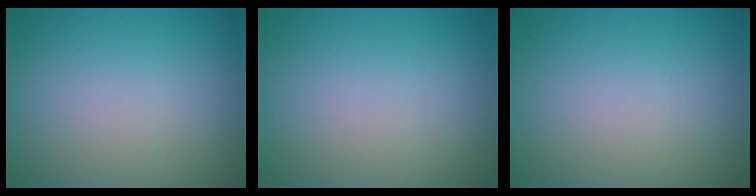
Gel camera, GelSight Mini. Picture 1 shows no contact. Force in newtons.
{"total": 0.0}
{"total": 0.0}